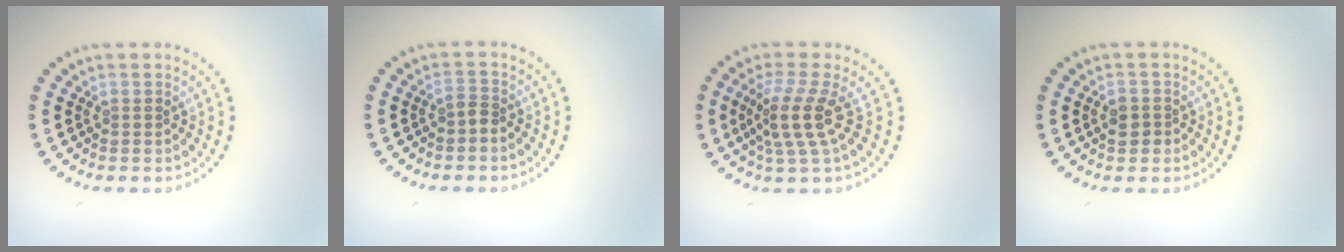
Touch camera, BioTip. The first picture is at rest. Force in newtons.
{"total": 1.0, "press": 0.6, "slide": 0.8}
{"total": 3.8, "press": 2.7, "slide": 2.7}
{"total": 1.7, "press": 1.6, "slide": 0.6}